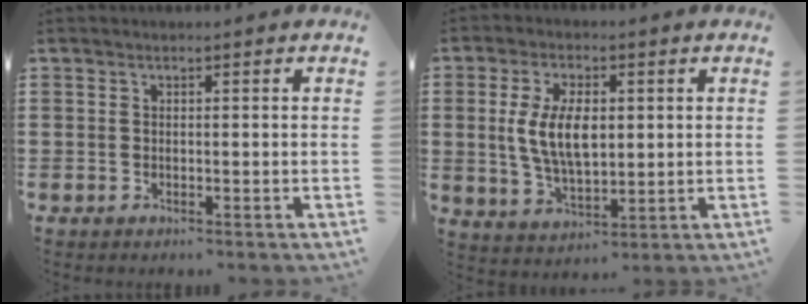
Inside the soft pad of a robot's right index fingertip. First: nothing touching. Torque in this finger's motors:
{"motor_torque": [0.75, -0.40, 0.42, 0.21]}